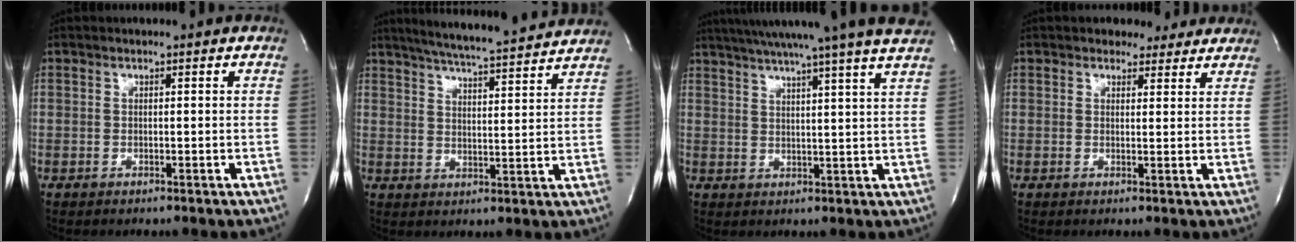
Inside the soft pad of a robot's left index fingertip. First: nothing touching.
{"total": 16.2, "force": [14.6, 0.3, 7.1], "torque": [-0.121, 0.005, 0.200]}
{"total": 20.7, "force": [17.7, -1.7, 10.7], "torque": [-0.181, -0.019, 0.231]}
{"total": 3.8, "force": [3.2, 2.0, 0.4], "torque": [0.001, -0.001, 0.030]}